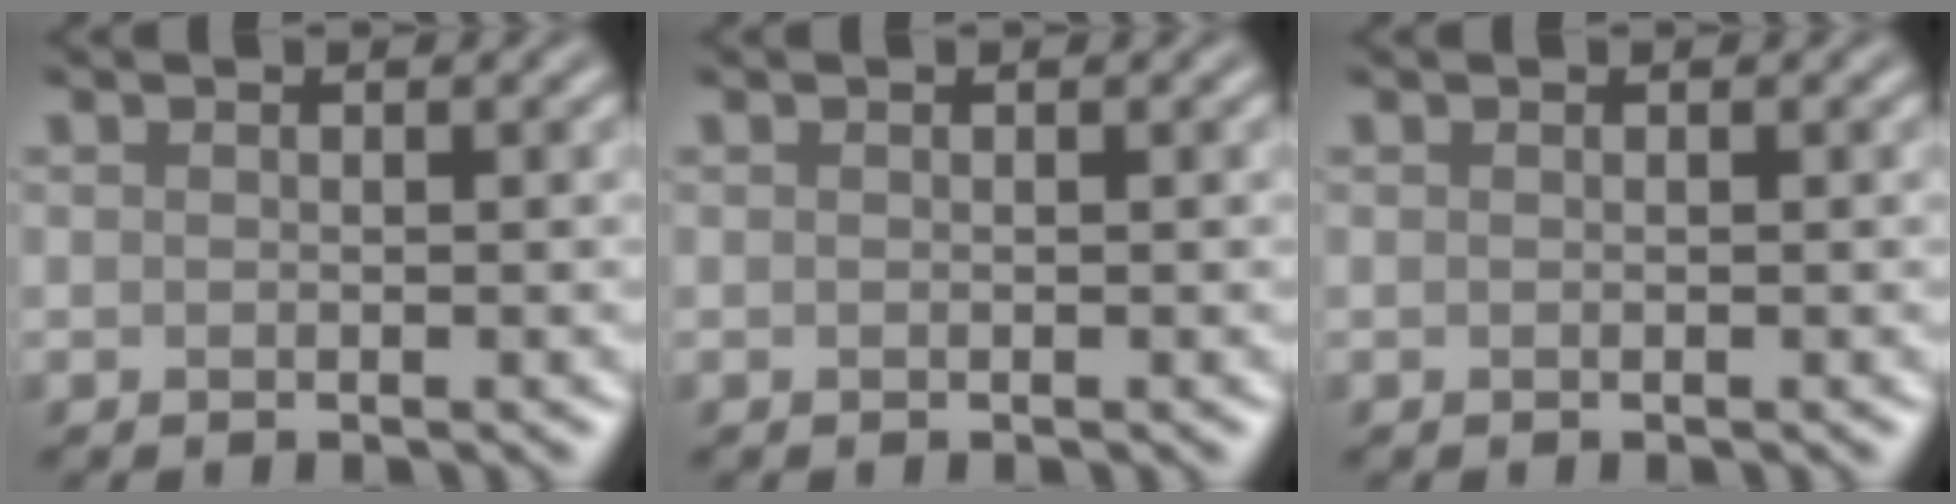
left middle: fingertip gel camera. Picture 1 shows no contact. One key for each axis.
{"total": 0.0}
{"total": 0.0}